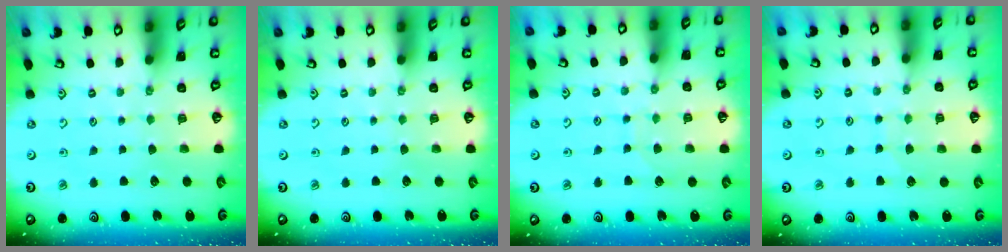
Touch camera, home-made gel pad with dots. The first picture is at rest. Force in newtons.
{"total": 0.0}
{"total": 5.7, "press": 5.7, "slide": 0.6}
{"total": 5.9, "press": 5.9, "slide": 0.4}